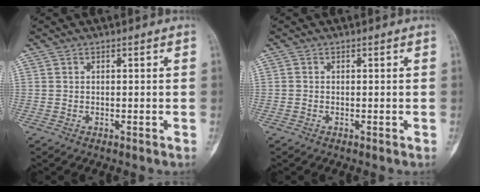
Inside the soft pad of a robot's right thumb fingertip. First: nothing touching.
{"total": 0.0}